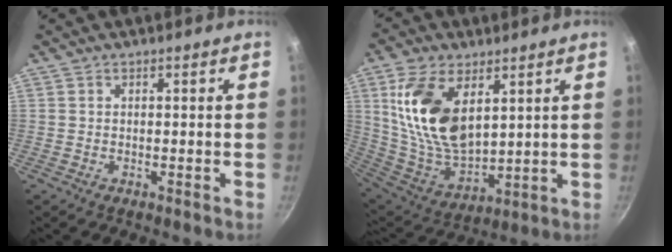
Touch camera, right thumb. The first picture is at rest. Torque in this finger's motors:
{"motor_torque": [0.73, 3.00, 1.86, 0.26, 0.34]}